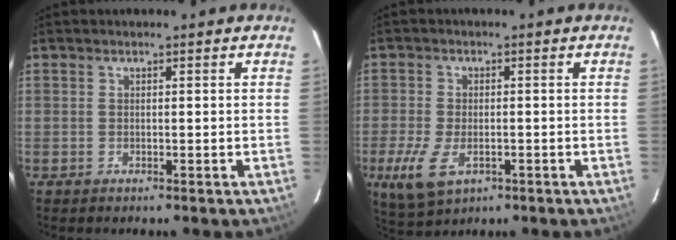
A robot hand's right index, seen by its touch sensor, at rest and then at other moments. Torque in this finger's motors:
{"motor_torque": [0.80, -0.35, 0.37, 0.07]}